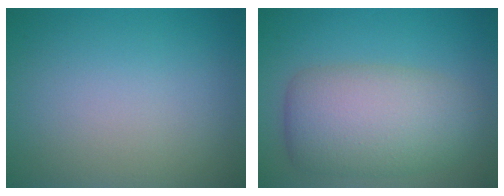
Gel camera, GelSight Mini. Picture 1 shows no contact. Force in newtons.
{"total": 7.5, "press": 7.4, "slide": 0.6}